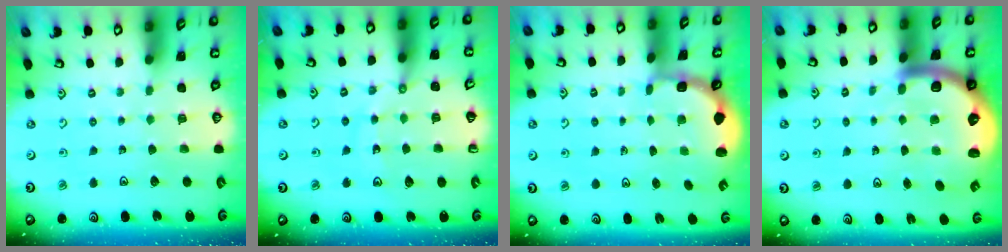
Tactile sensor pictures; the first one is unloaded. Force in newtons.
{"total": 11.0, "press": 10.9, "slide": 1.4}
{"total": 1.8, "press": 1.5, "slide": 1.1}
{"total": 7.9, "press": 7.6, "slide": 2.1}